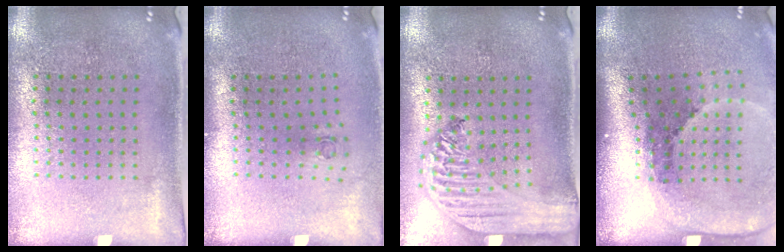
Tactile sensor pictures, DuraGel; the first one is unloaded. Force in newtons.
{"total": 0.7, "press": 0.3, "slide": 0.7}
{"total": 2.9, "press": 2.3, "slide": 1.7}
{"total": 2.8, "press": 1.9, "slide": 2.1}